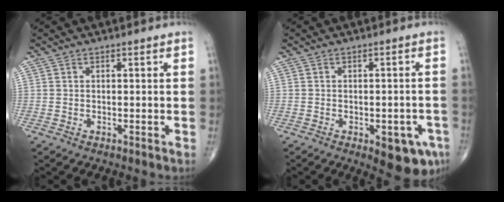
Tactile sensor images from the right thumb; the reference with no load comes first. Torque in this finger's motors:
{"motor_torque": [1.00, 0.90, 0.10, -0.22, 0.22]}